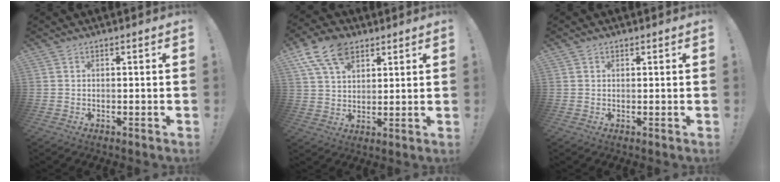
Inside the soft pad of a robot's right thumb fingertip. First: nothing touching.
{"total": 13.2, "force": [7.4, 8.2, 7.3], "torque": [-0.128, -0.022, 0.142]}
{"total": 0.7, "force": [0.4, 0.5, 0.2], "torque": [-0.003, 0.001, 0.008]}